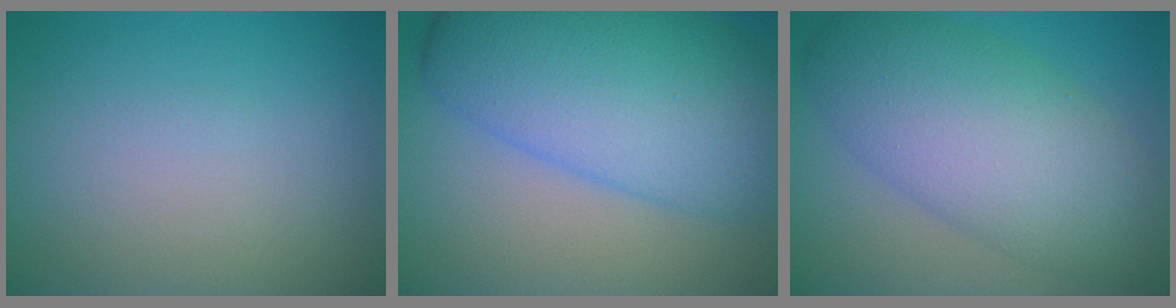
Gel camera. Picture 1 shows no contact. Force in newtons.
{"total": 12.3, "press": 12.3, "slide": 0.2}
{"total": 9.6, "press": 9.6, "slide": 0.2}